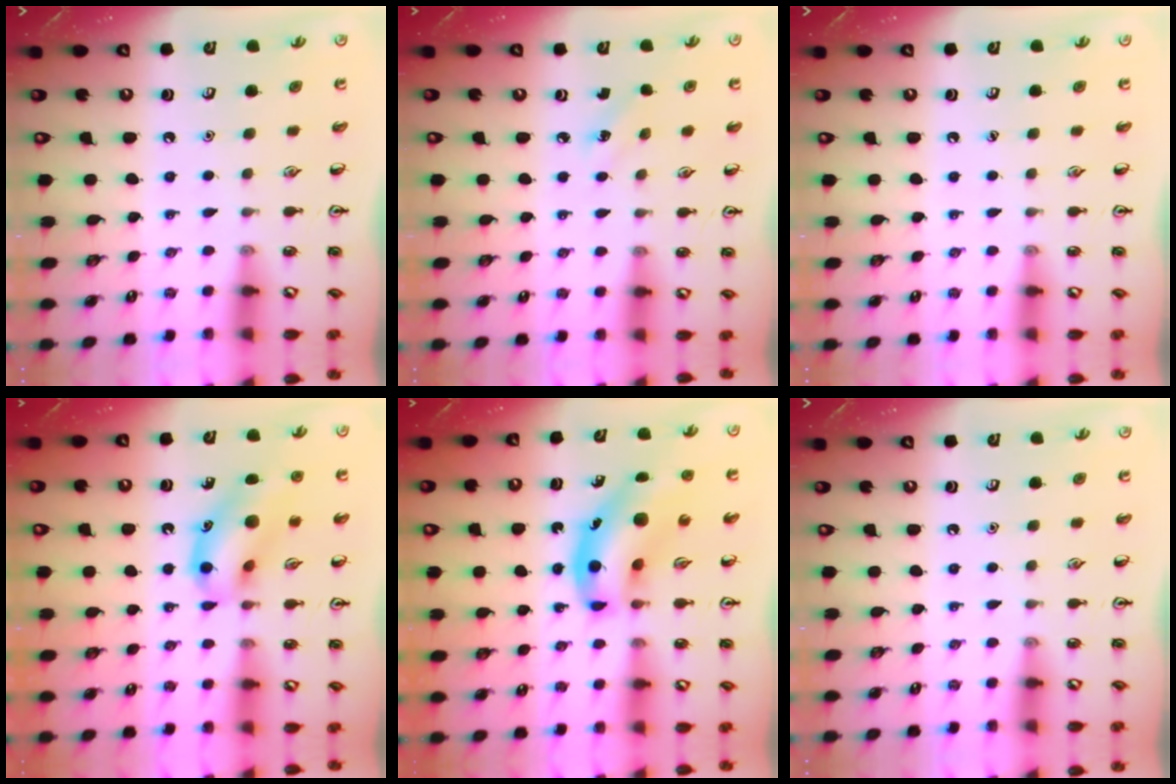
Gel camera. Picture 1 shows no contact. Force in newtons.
{"total": 2.4, "press": 2.3, "slide": 0.9}
{"total": 0.0}
{"total": 13.8, "press": 13.4, "slide": 3.2}
{"total": 12.1, "press": 11.6, "slide": 3.4}
{"total": 0.0}